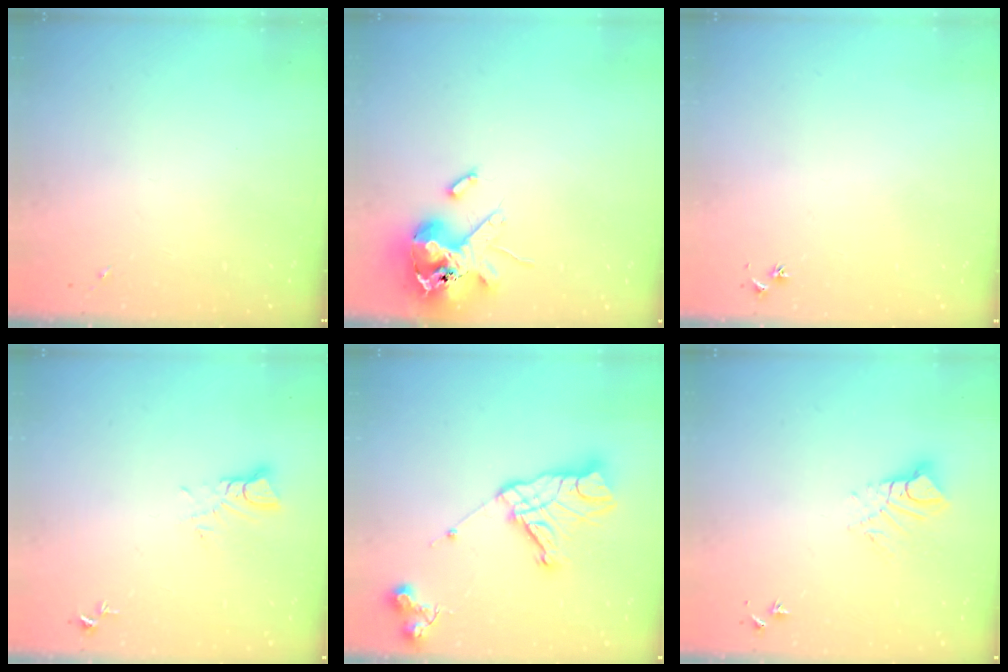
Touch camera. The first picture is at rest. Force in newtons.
{"total": 14.2, "press": 14.0, "slide": 2.4}
{"total": 3.0, "press": 2.9, "slide": 0.4}
{"total": 3.5, "press": 3.5, "slide": 0.2}
{"total": 15.6, "press": 15.6, "slide": 1.2}
{"total": 9.1, "press": 9.0, "slide": 1.0}